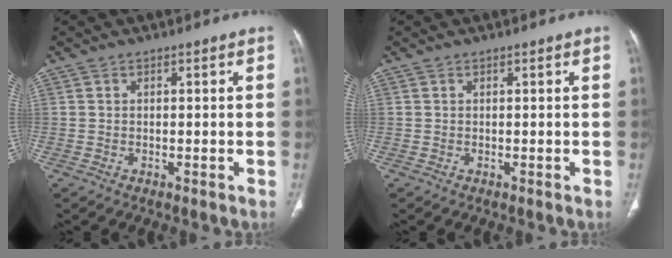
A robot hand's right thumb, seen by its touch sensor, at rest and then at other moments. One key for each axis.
{"total": 0.0}